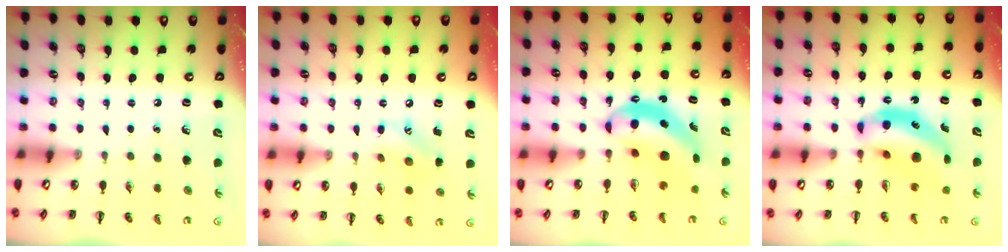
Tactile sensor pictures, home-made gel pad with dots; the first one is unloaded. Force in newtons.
{"total": 8.1, "press": 8.1, "slide": 0.5}
{"total": 7.2, "press": 7.0, "slide": 1.5}
{"total": 12.2, "press": 11.8, "slide": 3.1}